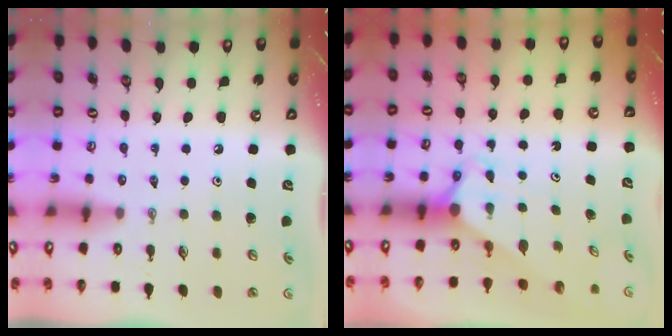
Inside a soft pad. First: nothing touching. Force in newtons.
{"total": 2.8, "press": 2.8, "slide": 0.0}